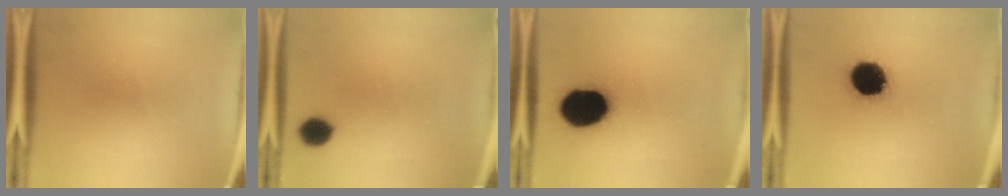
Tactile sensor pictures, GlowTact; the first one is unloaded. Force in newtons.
{"total": 6.2}
{"total": 20.1}
{"total": 14.7}